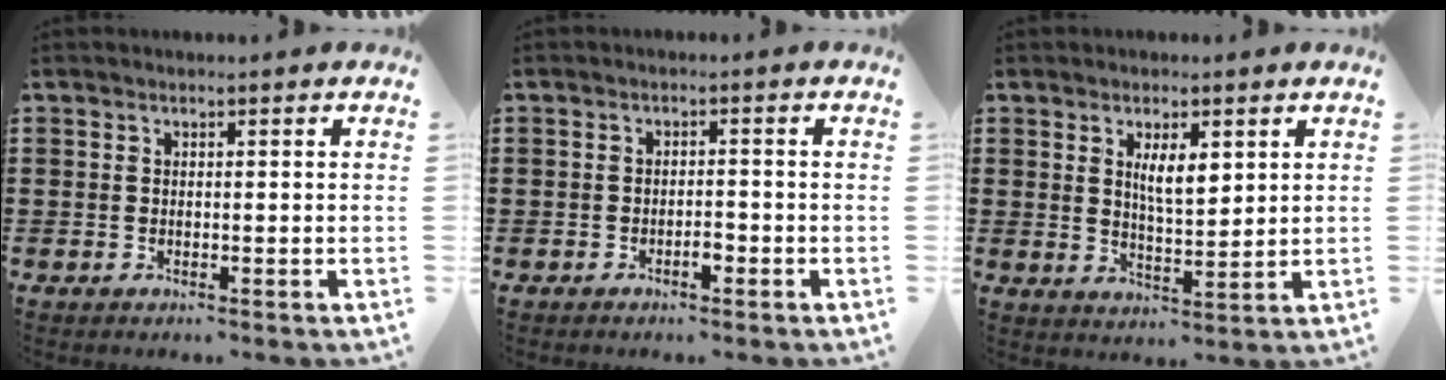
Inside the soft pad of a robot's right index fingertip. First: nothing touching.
{"total": 1.8, "force": [-1.0, 0.5, 1.4], "torque": [-0.028, 0.001, -0.019]}
{"total": 4.7, "force": [2.0, 1.5, 4.0], "torque": [-0.076, 0.002, 0.031]}